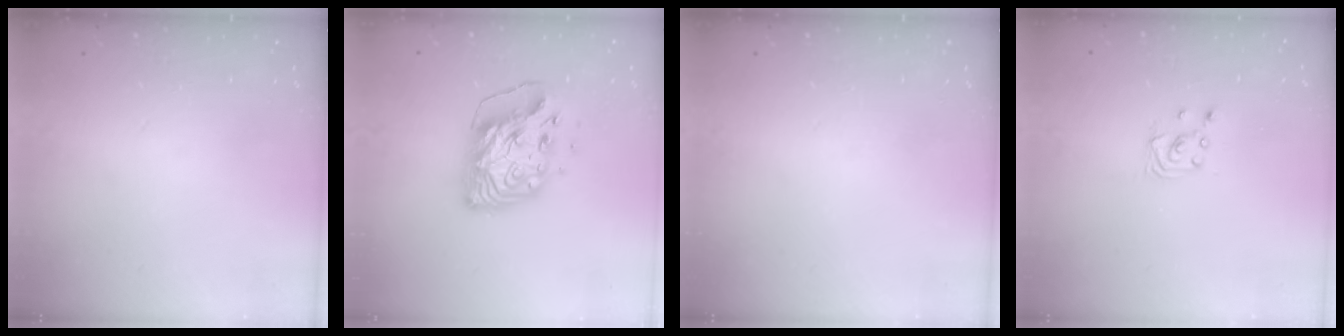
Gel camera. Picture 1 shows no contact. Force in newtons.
{"total": 14.5, "press": 14.4, "slide": 1.8}
{"total": 0.0}
{"total": 2.5, "press": 2.5, "slide": 0.2}